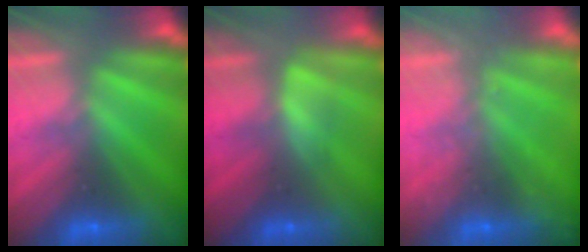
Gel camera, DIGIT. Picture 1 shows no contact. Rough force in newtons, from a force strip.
{"total": 2.7}
{"total": 2.3}